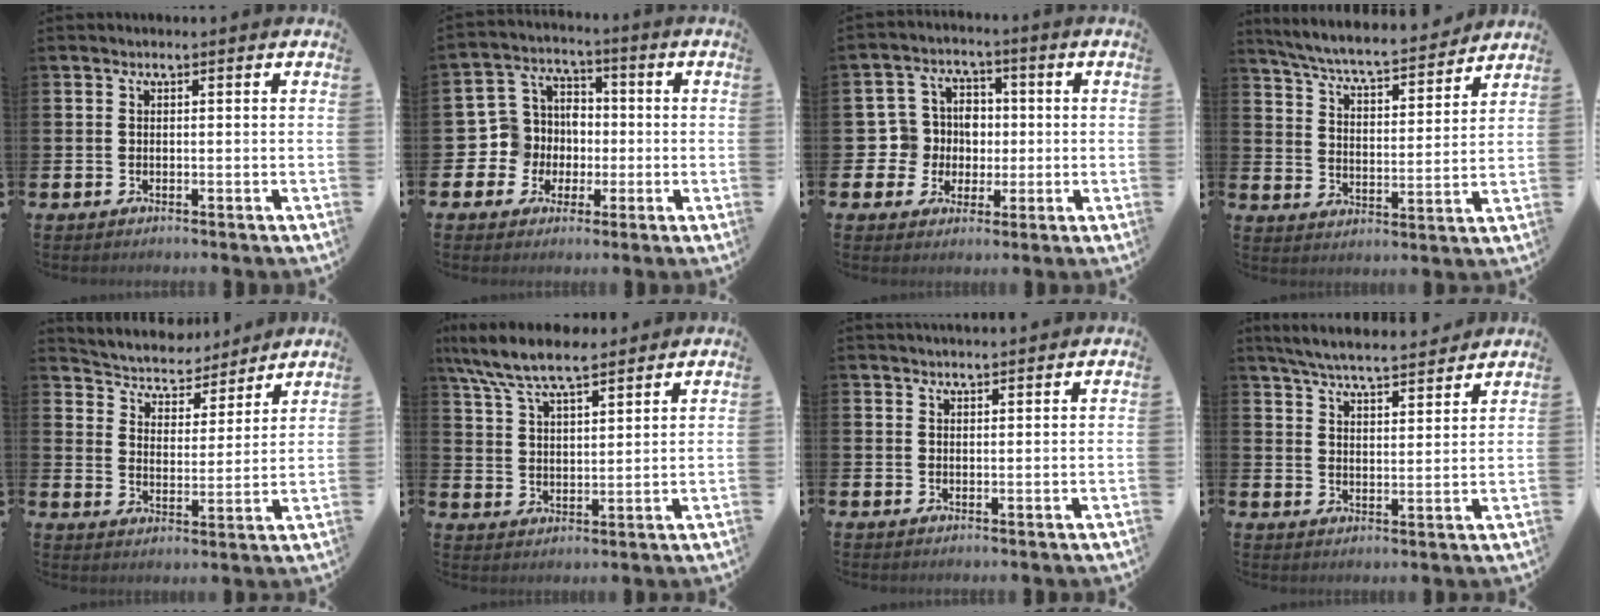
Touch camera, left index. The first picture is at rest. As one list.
[{"total": 7.3, "force": [-0.7, 7.2, 1.0], "torque": [-0.071, 0.003, -0.015]}, {"total": 6.5, "force": [0.1, 6.3, 1.5], "torque": [-0.055, 0.020, 0.003]}, {"total": 6.8, "force": [6.4, 0.7, 2.1], "torque": [-0.075, -0.048, 0.109]}, {"total": 4.9, "force": [4.6, 1.8, 0.3], "torque": [-0.040, -0.039, 0.074]}, {"total": 8.5, "force": [7.6, 1.9, 3.2], "torque": [-0.094, -0.023, 0.140]}, {"total": 2.1, "force": [2.1, 0.1, 0.1], "torque": [0.003, -0.010, 0.036]}, {"total": 6.0, "force": [5.8, 0.4, 1.3], "torque": [-0.053, -0.031, 0.104]}]